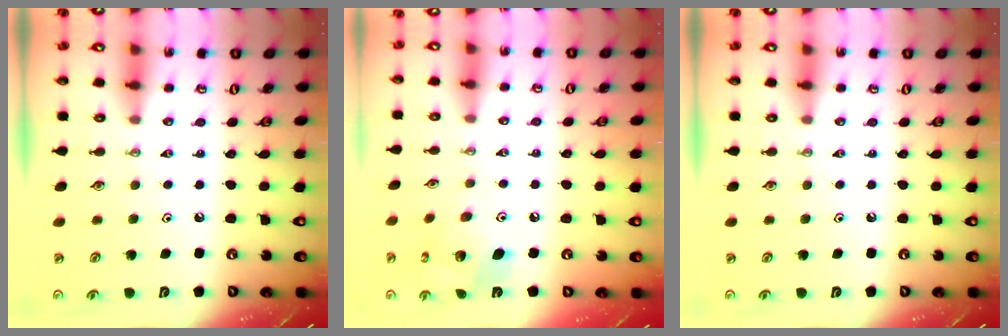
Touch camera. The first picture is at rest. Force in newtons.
{"total": 10.1, "press": 10.1, "slide": 0.5}
{"total": 0.0}